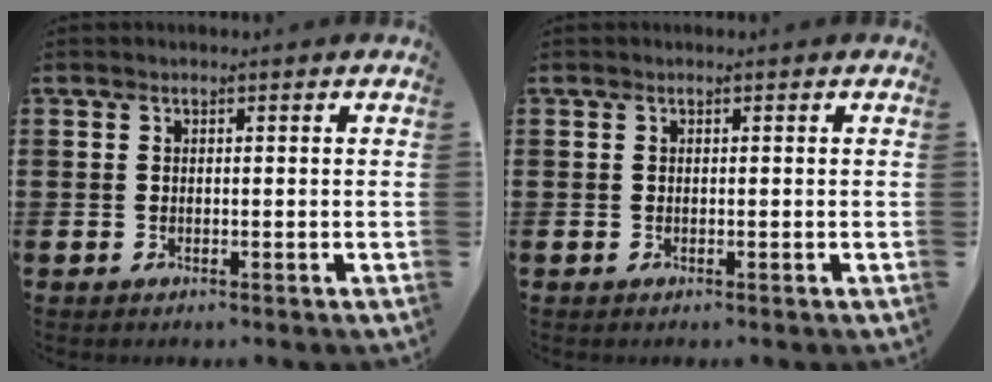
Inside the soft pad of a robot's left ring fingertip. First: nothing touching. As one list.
[{"total": 0.0}]